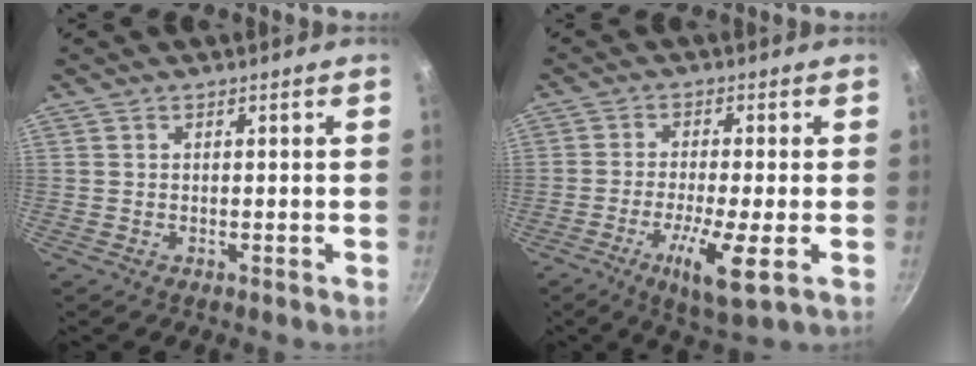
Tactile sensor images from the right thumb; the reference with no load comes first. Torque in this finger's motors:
{"motor_torque": [-0.13, 0.30, 0.00, 0.00, 0.06]}